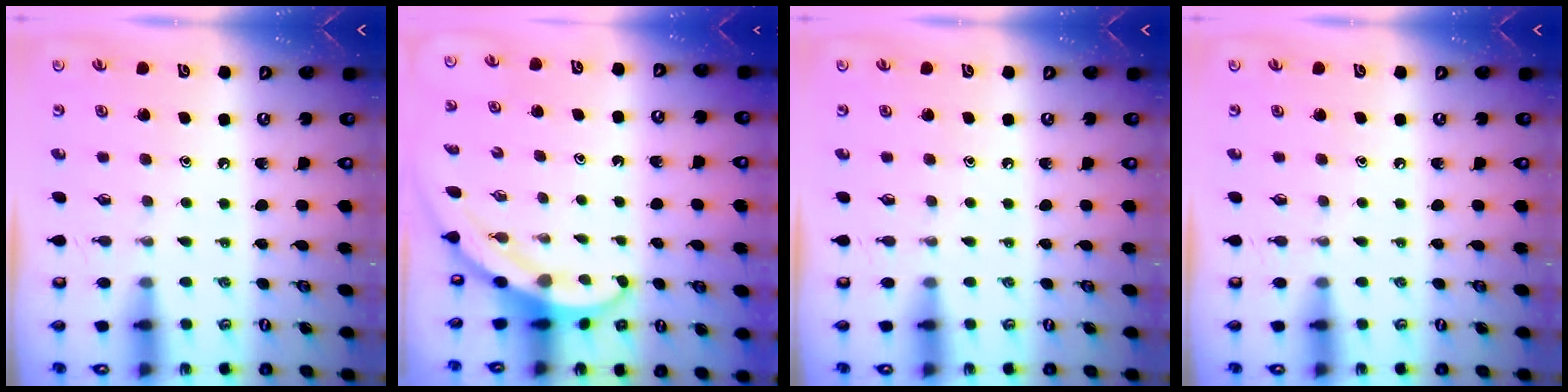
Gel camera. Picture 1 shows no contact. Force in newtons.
{"total": 3.0, "press": 3.0, "slide": 0.2}
{"total": 0.0}
{"total": 0.0}